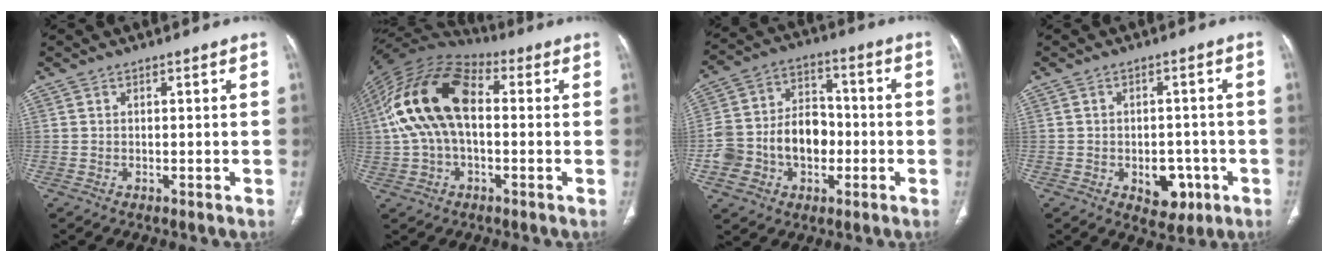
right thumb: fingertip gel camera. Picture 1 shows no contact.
{"total": 18.0, "force": [1.5, 10.4, 14.6], "torque": [-0.285, 0.039, 0.020]}
{"total": 15.3, "force": [-3.4, 12.1, 8.8], "torque": [-0.116, 0.047, -0.054]}
{"total": 6.9, "force": [-2.4, 4.6, 4.4], "torque": [-0.028, 0.014, -0.022]}